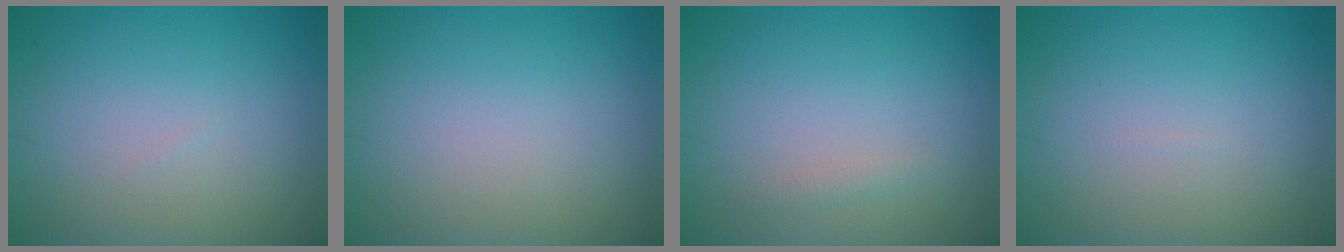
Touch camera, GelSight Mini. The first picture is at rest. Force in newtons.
{"total": 0.0}
{"total": 0.7, "press": 0.7, "slide": 0.0}
{"total": 0.0}